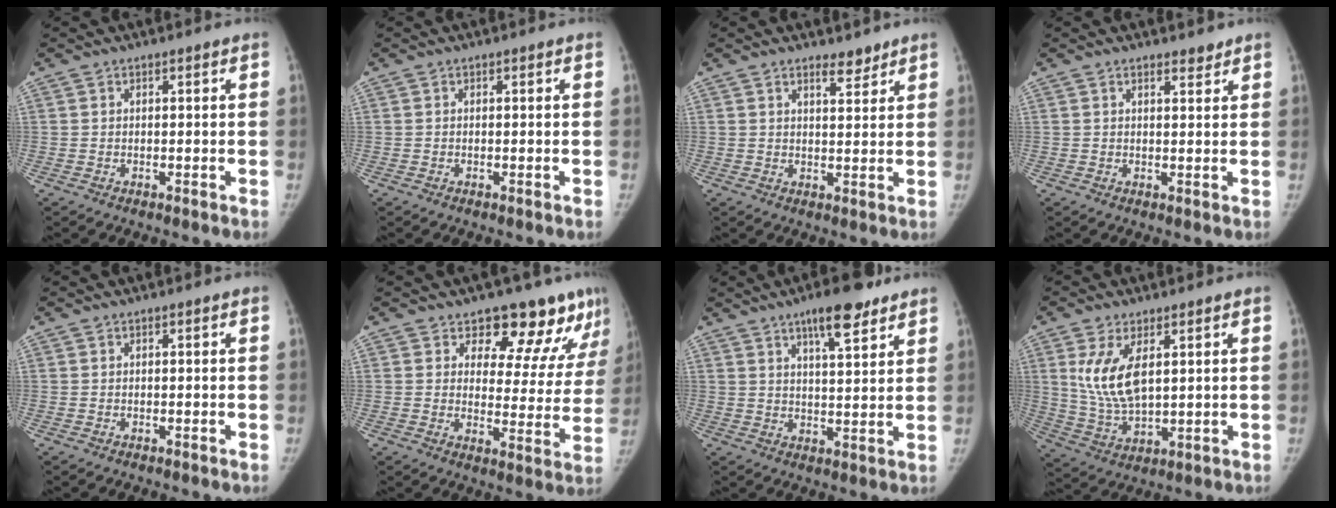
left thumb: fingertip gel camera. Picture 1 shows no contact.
{"total": 0.0}
{"total": 3.4, "force": [2.8, 1.2, 1.6], "torque": [-0.012, -0.022, 0.043]}
{"total": 1.9, "force": [1.7, 0.6, 0.7], "torque": [-0.003, -0.013, 0.024]}
{"total": 0.0}
{"total": 14.8, "force": [11.9, 6.6, 5.6], "torque": [-0.004, -0.082, 0.135]}
{"total": 9.9, "force": [6.5, 2.8, 7.0], "torque": [-0.090, -0.036, 0.099]}
{"total": 10.4, "force": [3.3, 5.0, 8.5], "torque": [-0.163, -0.017, 0.077]}